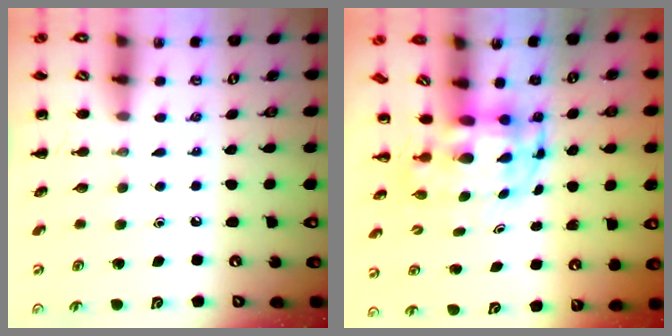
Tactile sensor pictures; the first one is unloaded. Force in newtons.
{"total": 3.8, "press": 3.7, "slide": 0.9}